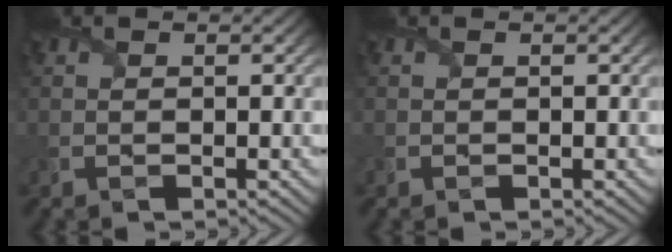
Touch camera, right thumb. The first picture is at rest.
{"total": 0.0}